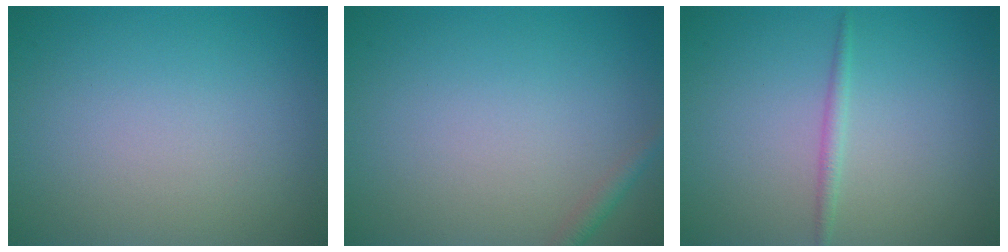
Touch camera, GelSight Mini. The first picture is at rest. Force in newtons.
{"total": 1.2, "press": 1.2, "slide": 0.1}
{"total": 1.0, "press": 1.0, "slide": 0.0}